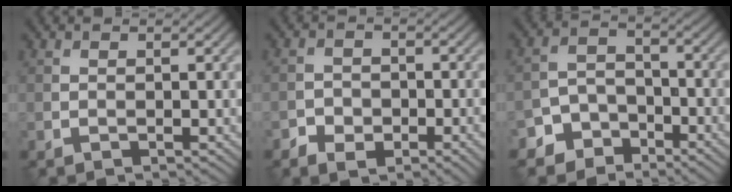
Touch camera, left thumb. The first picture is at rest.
{"total": 5.2, "force": [-2.7, 3.4, 2.8], "torque": [-0.039, 0.001, -0.046]}
{"total": 5.2, "force": [-4.1, 3.0, 1.2], "torque": [-0.022, 0.001, -0.088]}